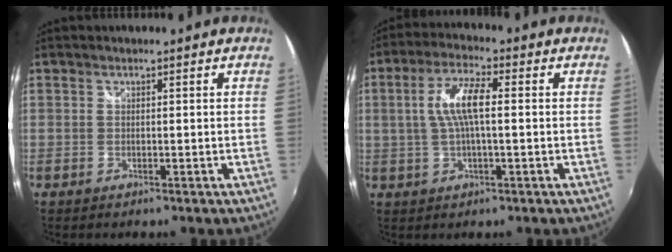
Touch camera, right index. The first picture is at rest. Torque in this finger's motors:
{"motor_torque": [0.44, 0.02, 0.30, 0.11]}